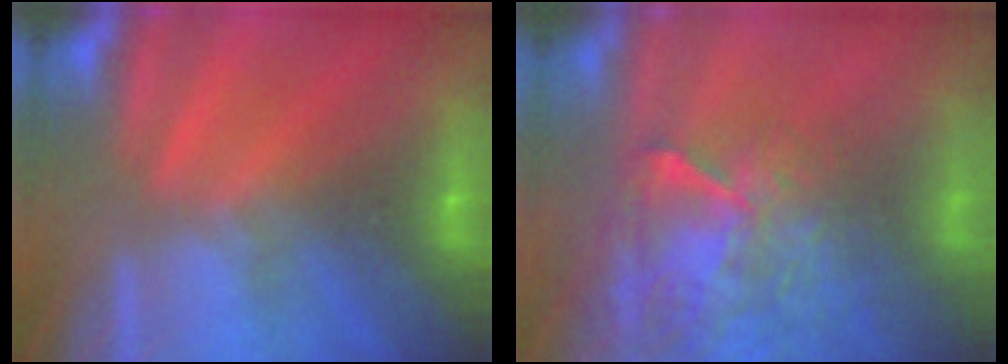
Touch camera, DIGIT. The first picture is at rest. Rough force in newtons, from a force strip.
{"total": 7.9}